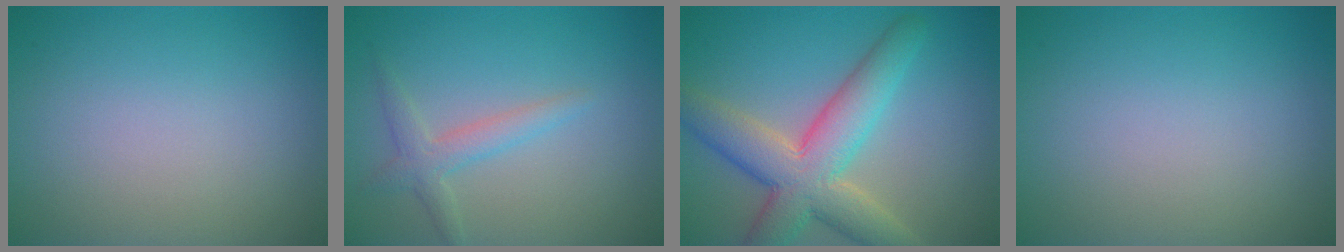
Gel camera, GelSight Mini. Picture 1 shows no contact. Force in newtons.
{"total": 2.2, "press": 2.2, "slide": 0.1}
{"total": 7.7, "press": 7.6, "slide": 0.6}
{"total": 0.0}